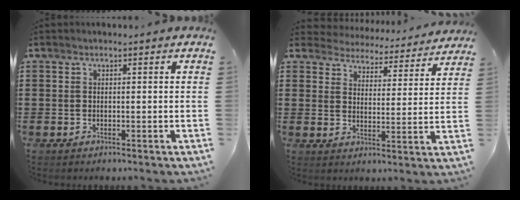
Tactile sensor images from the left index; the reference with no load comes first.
{"total": 4.3, "force": [4.3, 0.2, -0.5], "torque": [-0.020, -0.037, 0.072]}